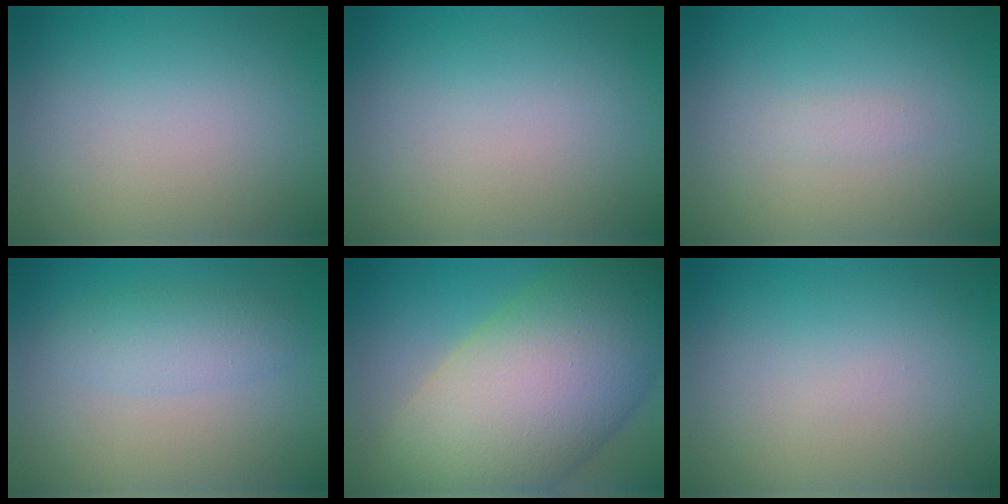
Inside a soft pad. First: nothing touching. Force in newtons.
{"total": 0.0}
{"total": 0.7, "press": 0.7, "slide": 0.1}
{"total": 2.4, "press": 2.4, "slide": 0.0}
{"total": 15.9, "press": 15.9, "slide": 0.6}
{"total": 0.0}